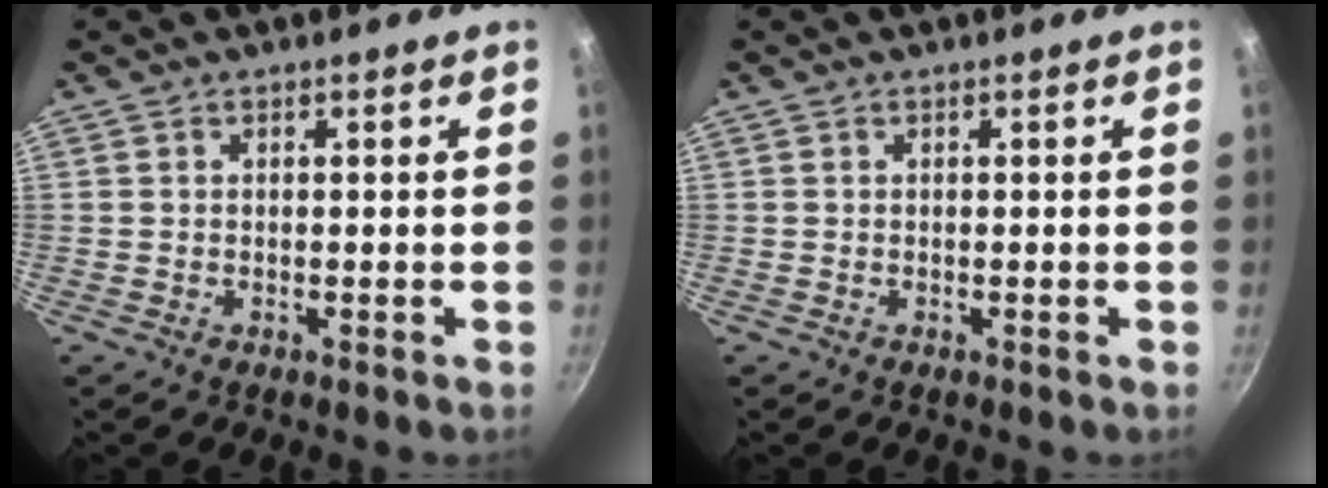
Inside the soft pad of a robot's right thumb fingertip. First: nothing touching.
{"total": 0.0}